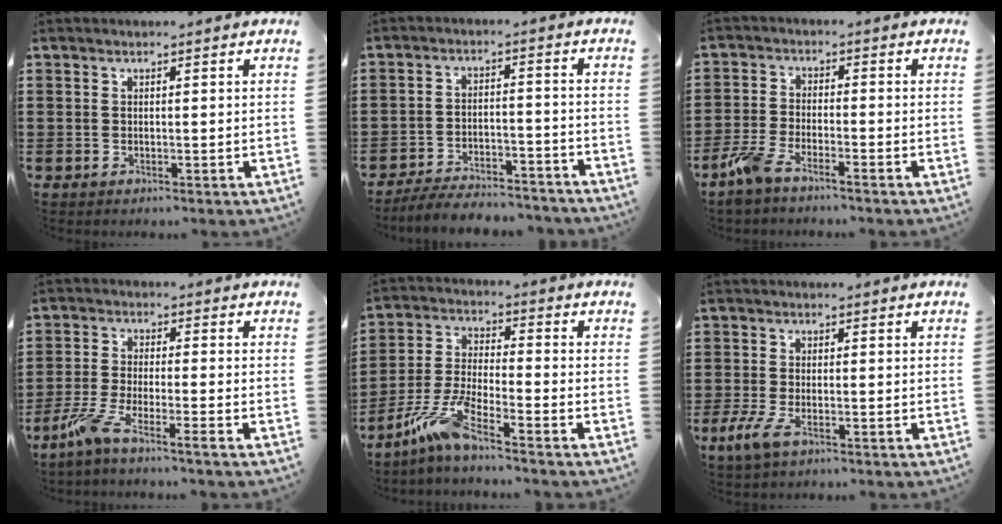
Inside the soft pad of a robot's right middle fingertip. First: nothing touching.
{"total": 5.1, "force": [-5.0, 0.1, 1.1], "torque": [-0.016, 0.006, -0.098]}
{"total": 4.8, "force": [-3.9, 0.7, 2.7], "torque": [-0.080, -0.010, -0.081]}
{"total": 5.3, "force": [-4.0, 0.0, 3.5], "torque": [-0.093, -0.020, -0.083]}
{"total": 8.2, "force": [-5.8, 0.7, 5.7], "torque": [-0.140, -0.017, -0.117]}
{"total": 3.3, "force": [-1.2, 0.6, 3.1], "torque": [-0.074, -0.011, -0.026]}